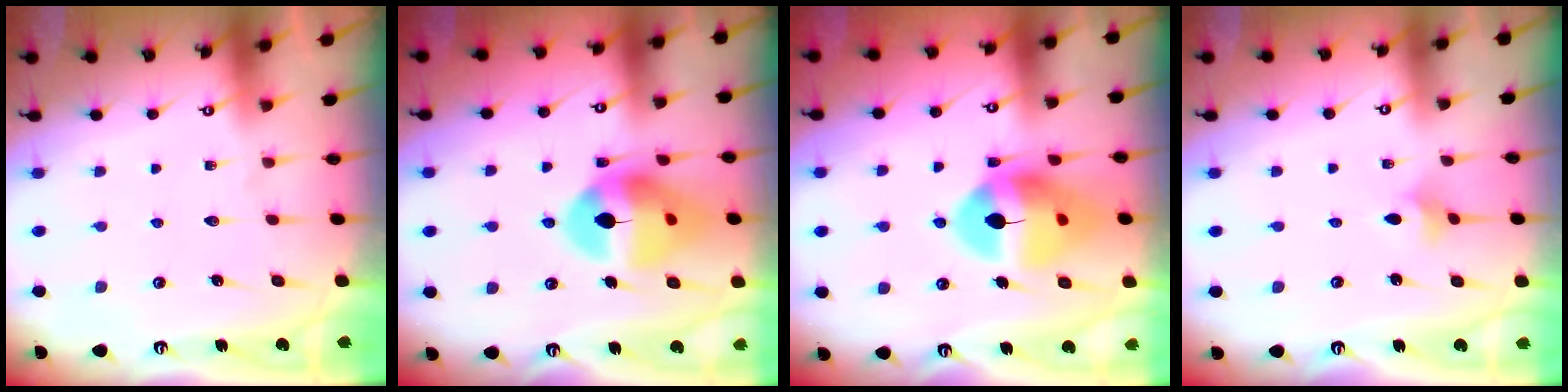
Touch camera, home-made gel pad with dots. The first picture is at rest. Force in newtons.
{"total": 15.9, "press": 15.8, "slide": 1.8}
{"total": 15.4, "press": 15.3, "slide": 1.8}
{"total": 2.5, "press": 2.4, "slide": 0.6}